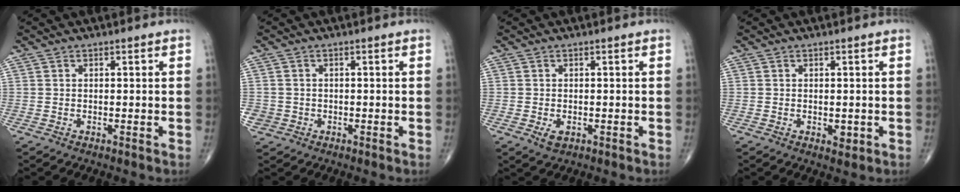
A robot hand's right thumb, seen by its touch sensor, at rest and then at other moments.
{"total": 2.1, "force": [-0.5, 2.1, 0.3], "torque": [0.006, 0.006, -0.007]}
{"total": 2.2, "force": [-0.7, 1.4, 1.5], "torque": [-0.019, -0.002, -0.008]}
{"total": 1.7, "force": [-0.3, 1.1, 1.3], "torque": [-0.010, -0.002, -0.003]}